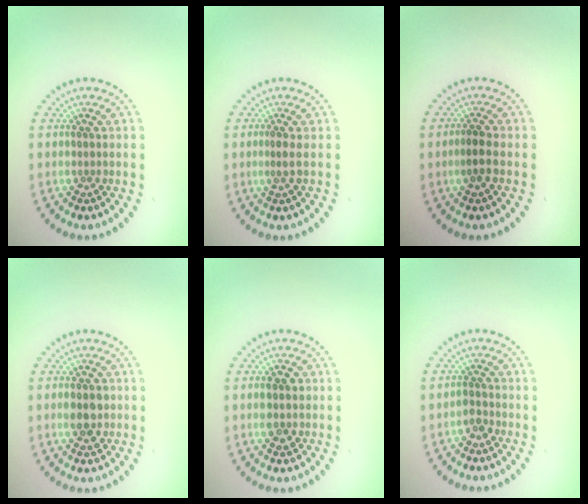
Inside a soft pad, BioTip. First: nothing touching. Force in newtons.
{"total": 1.1, "press": 0.6, "slide": 0.9}
{"total": 1.6, "press": 1.5, "slide": 0.7}
{"total": 2.7, "press": 2.7, "slide": 0.1}
{"total": 2.8, "press": 2.8, "slide": 0.1}
{"total": 1.1, "press": 0.9, "slide": 0.7}